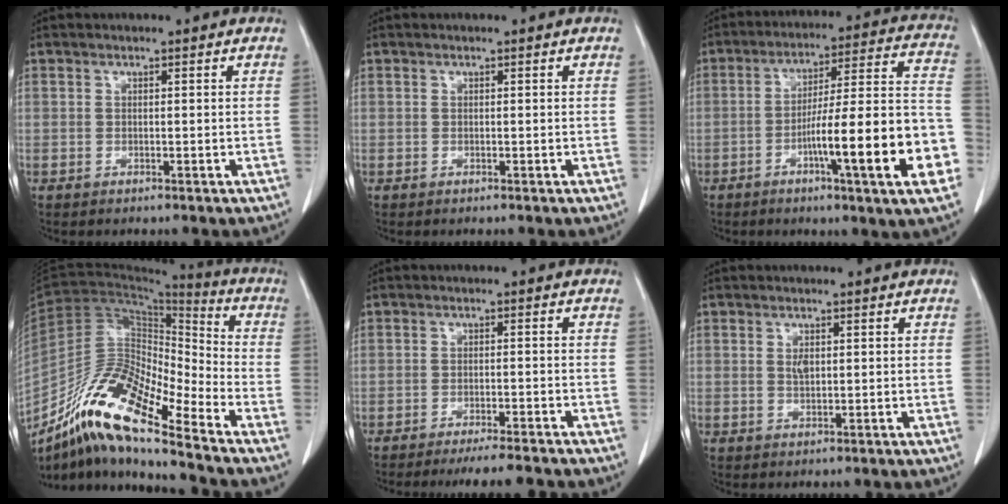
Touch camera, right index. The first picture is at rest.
{"total": 0.0}
{"total": 19.2, "force": [-6.5, 0.7, 18.1], "torque": [-0.224, 0.013, -0.095]}
{"total": 16.3, "force": [-11.7, 2.7, 11.0], "torque": [-0.210, 0.010, -0.210]}
{"total": 7.6, "force": [-6.9, -0.5, 3.2], "torque": [-0.029, -0.017, -0.100]}
{"total": 1.4, "force": [0.4, 0.6, 1.2], "torque": [-0.022, -0.002, 0.009]}